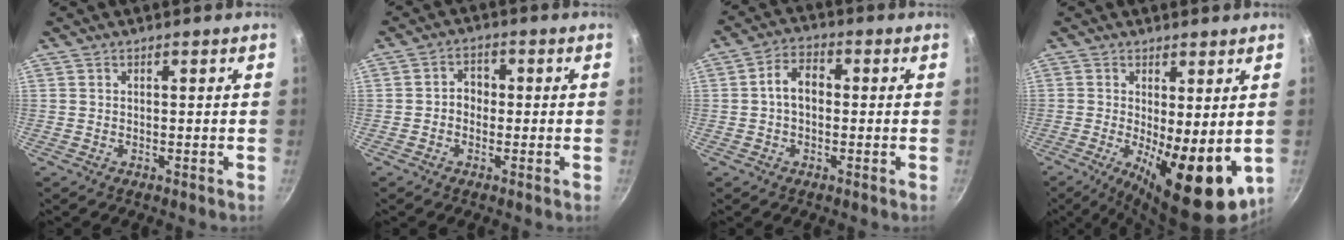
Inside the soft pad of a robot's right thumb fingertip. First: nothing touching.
{"total": 3.4, "force": [-0.5, 2.9, 1.8], "torque": [-0.009, 0.014, -0.014]}
{"total": 5.8, "force": [0.0, 4.0, 4.2], "torque": [-0.057, 0.019, -0.009]}
{"total": 13.7, "force": [-1.6, 5.0, 12.6], "torque": [-0.167, -0.017, -0.011]}